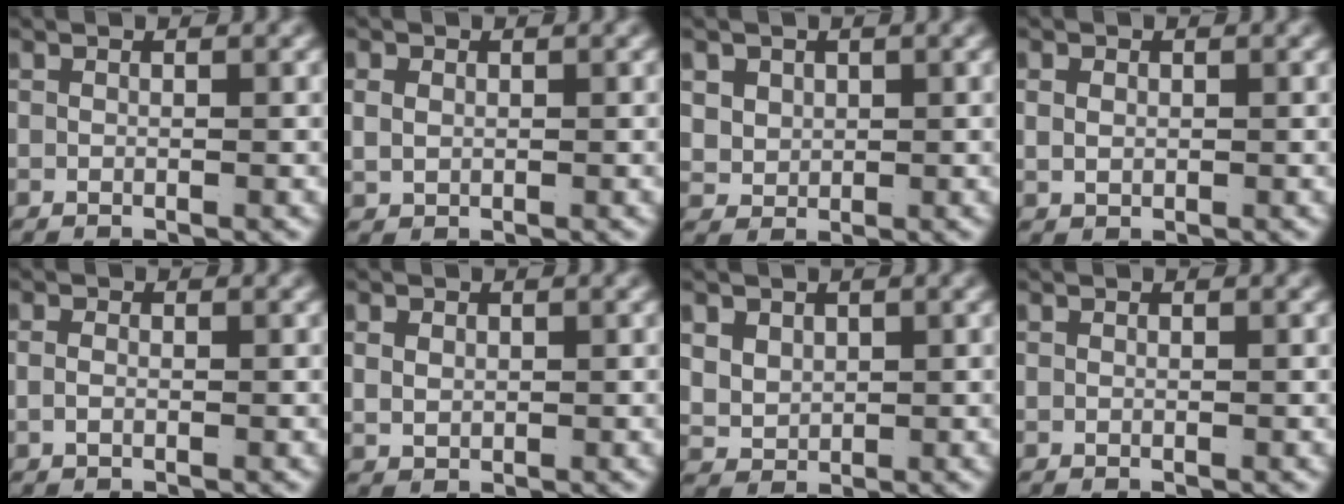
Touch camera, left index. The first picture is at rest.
{"total": 1.5, "force": [0.5, 1.2, 0.8], "torque": [-0.022, -0.008, 0.020]}
{"total": 3.0, "force": [1.0, 2.6, 1.2], "torque": [-0.039, -0.018, 0.034]}
{"total": 1.0, "force": [0.3, 0.7, 0.7], "torque": [-0.015, -0.009, 0.018]}
{"total": 0.8, "force": [-0.3, 0.2, 0.7], "torque": [-0.019, -0.008, -0.001]}
{"total": 1.3, "force": [0.5, 0.9, 0.8], "torque": [-0.018, -0.010, 0.023]}
{"total": 3.3, "force": [0.9, 2.8, 1.4], "torque": [-0.047, -0.022, 0.035]}
{"total": 0.0}